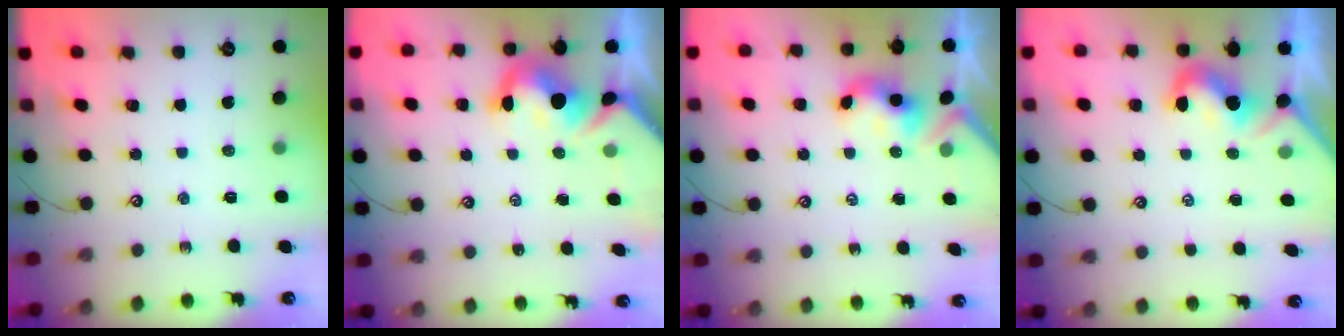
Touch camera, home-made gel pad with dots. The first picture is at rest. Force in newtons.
{"total": 7.3, "press": 7.2, "slide": 1.0}
{"total": 3.4, "press": 3.4, "slide": 0.3}
{"total": 2.2, "press": 2.1, "slide": 0.6}